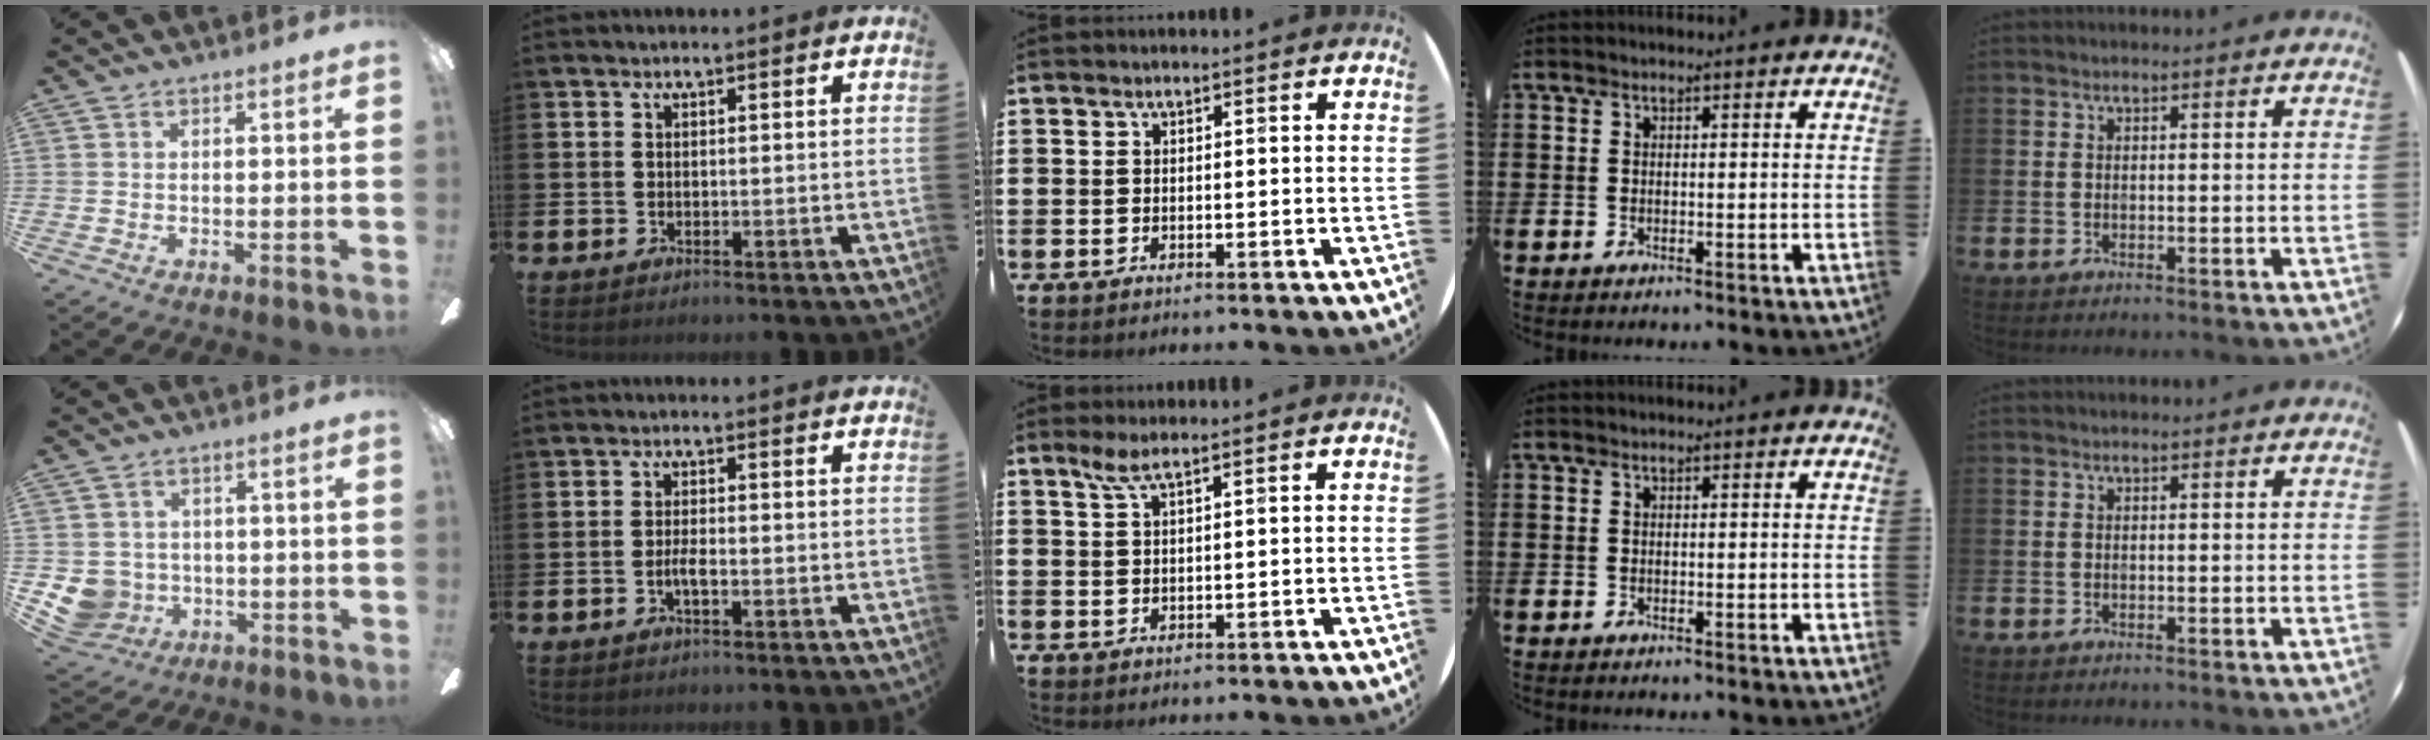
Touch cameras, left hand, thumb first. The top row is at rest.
{"thumb": {"total": 6.5, "force": [-0.5, 6.4, 1.4], "torque": [-0.068, -0.006, -0.007]}, "index": {"total": 1.9, "force": [-0.7, 0.5, 1.6], "torque": [-0.025, 0.001, -0.016]}, "middle": {"total": 2.3, "force": [1.5, 0.0, 1.7], "torque": [-0.037, 0.001, 0.027]}}